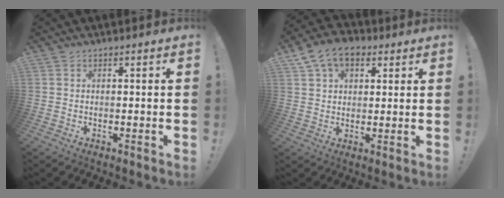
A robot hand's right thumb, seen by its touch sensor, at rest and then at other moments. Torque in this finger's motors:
{"motor_torque": [-0.44, 0.59, 0.18, -0.07, 0.03]}